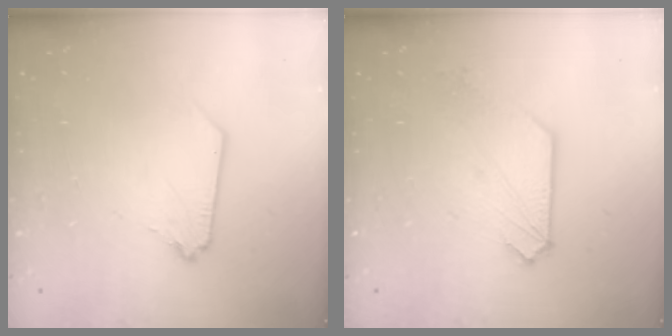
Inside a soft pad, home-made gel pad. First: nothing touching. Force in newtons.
{"total": 2.2, "press": 2.2, "slide": 0.3}